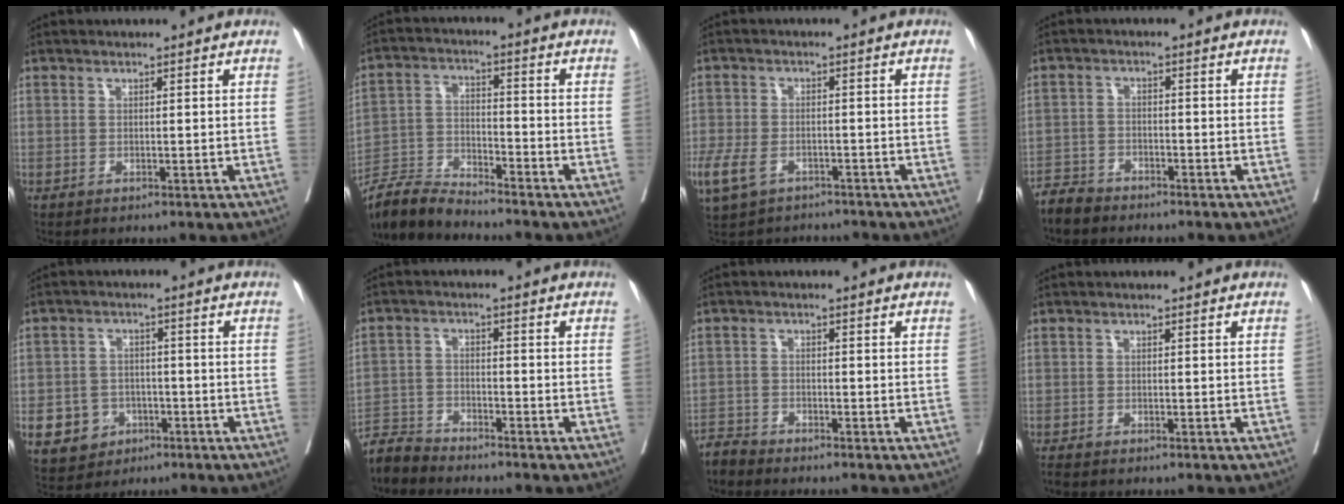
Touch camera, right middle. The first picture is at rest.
{"total": 7.1, "force": [-7.1, 0.1, 0.7], "torque": [-0.016, -0.003, -0.138]}
{"total": 12.4, "force": [-8.1, 7.0, 6.3], "torque": [-0.168, -0.003, -0.121]}
{"total": 3.8, "force": [-3.5, 1.3, 0.2], "torque": [-0.006, -0.004, -0.069]}
{"total": 6.8, "force": [-2.8, 5.8, 1.9], "torque": [-0.039, 0.008, -0.036]}
{"total": 4.7, "force": [-4.6, 0.2, -0.6], "torque": [0.015, -0.008, -0.089]}
{"total": 2.6, "force": [-2.5, 0.0, -0.7], "torque": [0.022, -0.012, -0.049]}
{"total": 1.5, "force": [-1.4, 0.2, 0.4], "torque": [-0.010, -0.005, -0.023]}